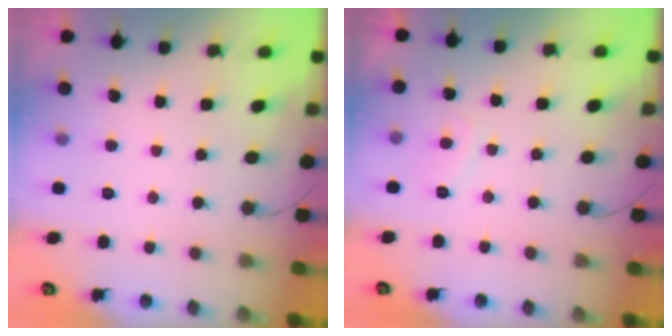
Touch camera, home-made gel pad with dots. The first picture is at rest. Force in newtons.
{"total": 2.3, "press": 2.2, "slide": 0.8}